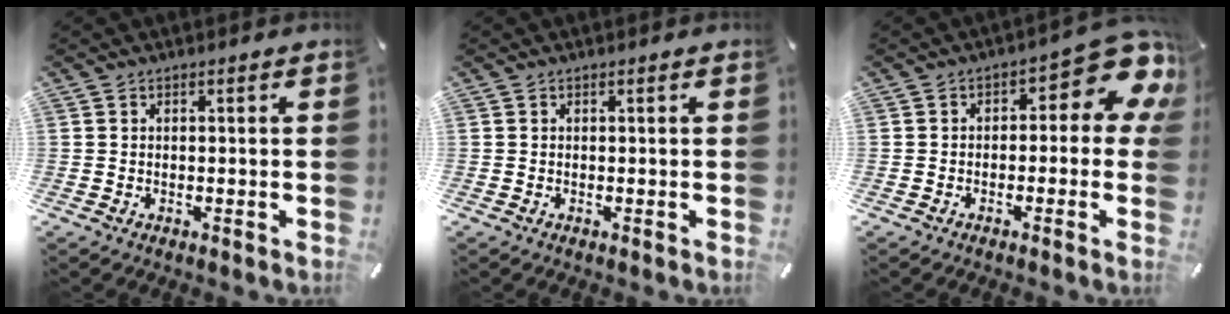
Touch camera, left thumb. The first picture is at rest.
{"total": 0.0}
{"total": 10.0, "force": [3.5, 4.6, 8.1], "torque": [-0.100, -0.032, 0.057]}